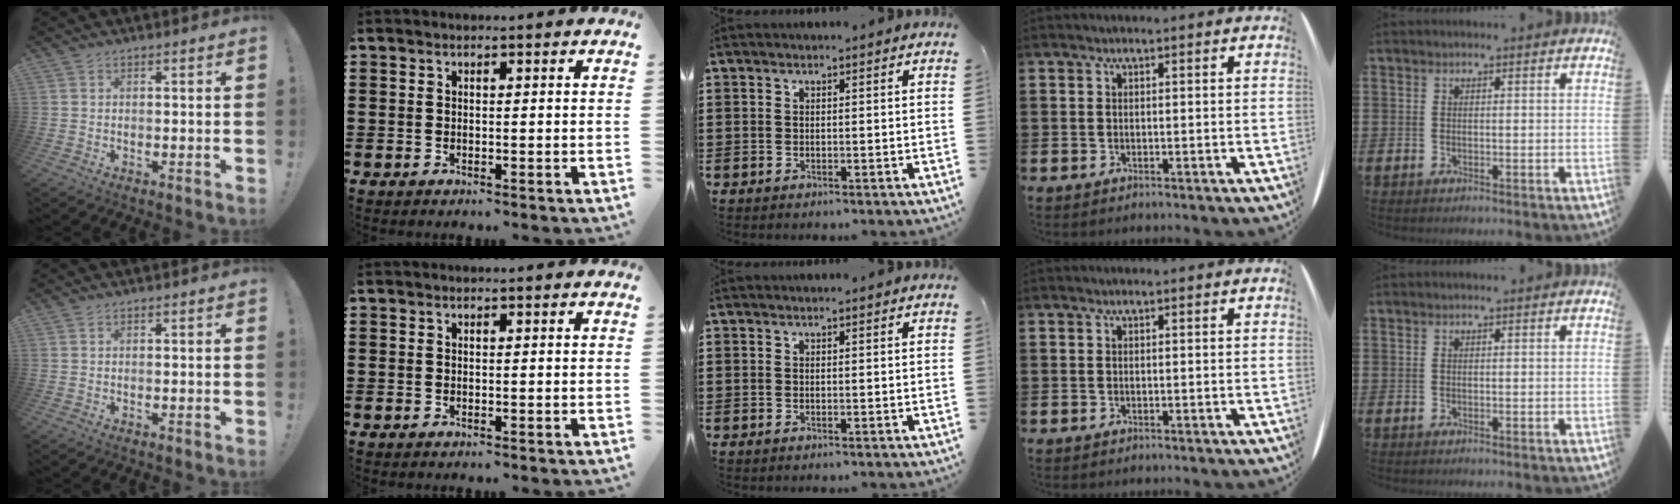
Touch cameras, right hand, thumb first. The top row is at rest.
{}